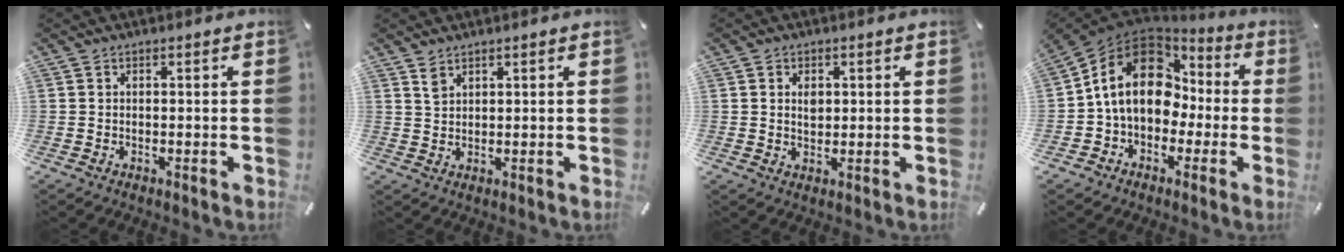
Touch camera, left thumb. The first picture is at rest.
{"total": 2.5, "force": [1.9, 1.3, 1.0], "torque": [-0.022, -0.002, 0.036]}
{"total": 2.5, "force": [0.6, 2.1, 1.3], "torque": [-0.015, -0.001, 0.006]}
{"total": 16.5, "force": [1.6, 12.9, 10.1], "torque": [-0.195, 0.013, 0.030]}